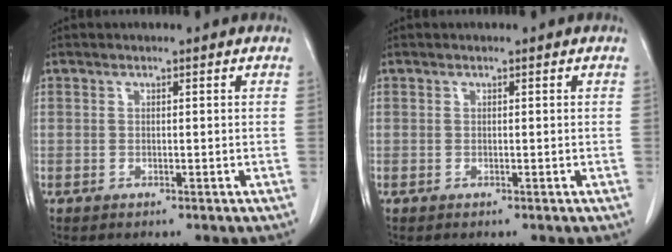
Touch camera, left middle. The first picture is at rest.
{"total": 0.0}